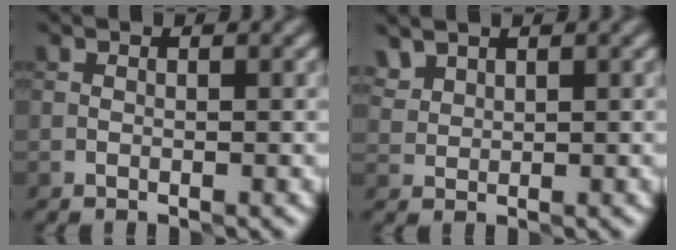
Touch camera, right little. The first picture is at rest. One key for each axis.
{"total": 1.7, "fx": 1.5, "fy": 0.7, "fz": 0.3, "tx": -0.012, "ty": 0.006, "tz": 0.040}